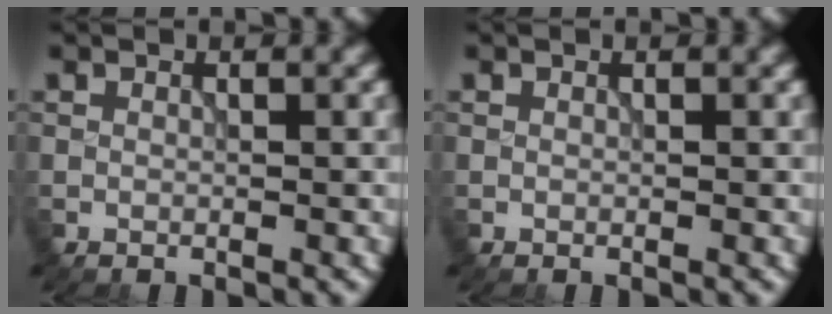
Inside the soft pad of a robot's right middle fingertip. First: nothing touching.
{"total": 0.0}